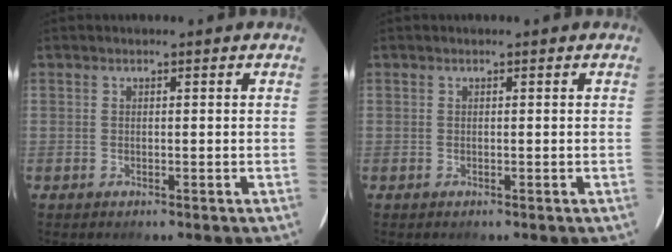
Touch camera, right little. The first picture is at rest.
{"total": 0.0}